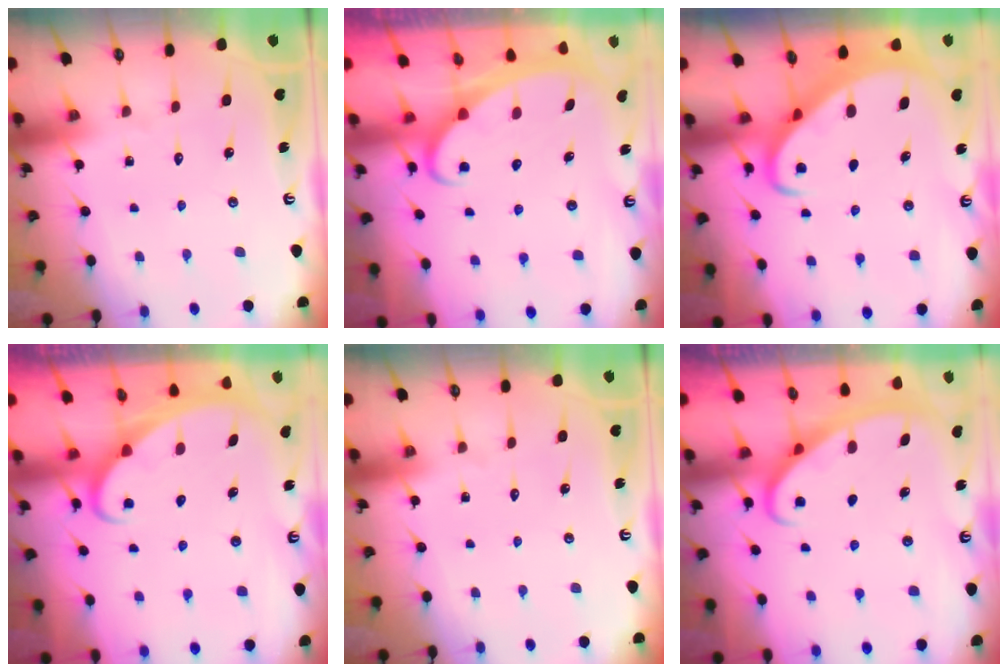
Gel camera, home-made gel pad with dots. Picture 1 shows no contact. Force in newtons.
{"total": 2.3, "press": 2.3, "slide": 0.4}
{"total": 2.9, "press": 2.9, "slide": 0.3}
{"total": 2.2, "press": 2.2, "slide": 0.2}
{"total": 0.0}
{"total": 2.8, "press": 2.8, "slide": 0.5}